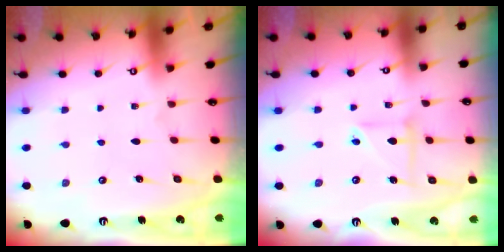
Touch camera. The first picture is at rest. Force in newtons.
{"total": 5.0, "press": 5.0, "slide": 0.5}